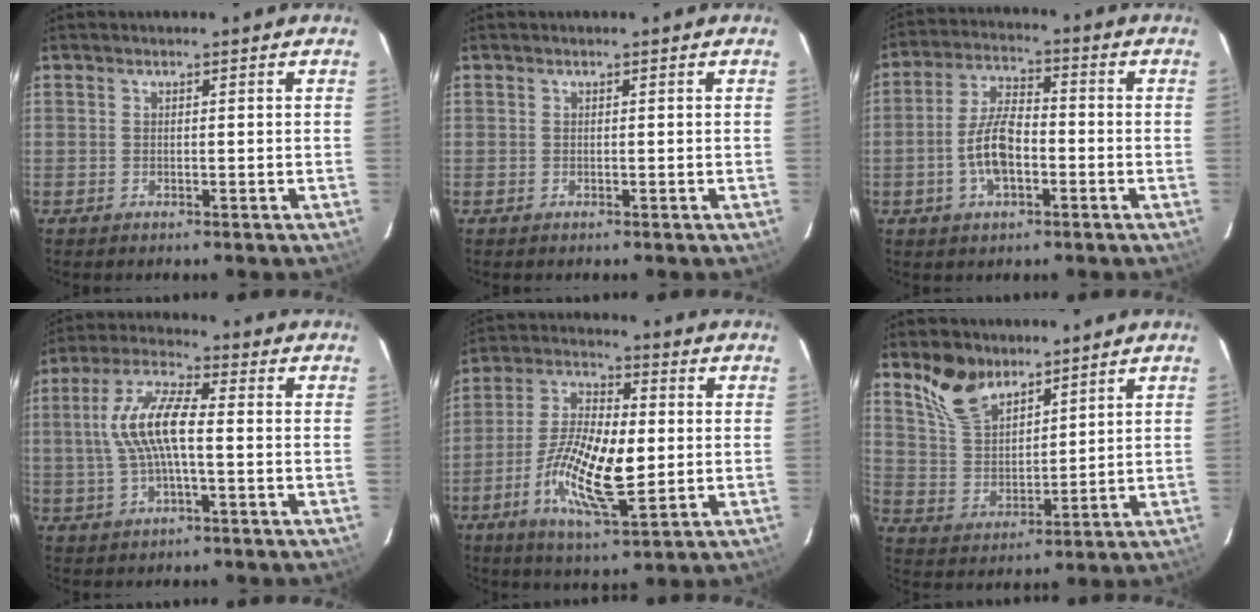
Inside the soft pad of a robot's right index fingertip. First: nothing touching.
{"total": 0.0}
{"total": 8.6, "force": [-2.6, 3.7, 7.3], "torque": [-0.151, 0.009, -0.046]}
{"total": 10.4, "force": [-0.1, 3.2, 9.9], "torque": [-0.200, 0.014, -0.002]}
{"total": 14.4, "force": [-2.5, 5.1, 13.2], "torque": [-0.262, -0.004, -0.049]}
{"total": 9.8, "force": [7.4, 4.7, 4.5], "torque": [-0.090, 0.013, 0.152]}